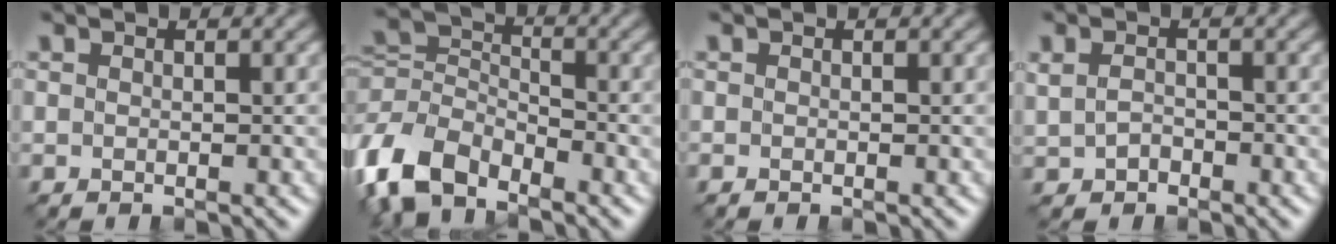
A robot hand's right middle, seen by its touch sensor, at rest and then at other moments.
{"total": 7.7, "force": [-4.7, 4.3, 4.4], "torque": [-0.100, 0.003, -0.107]}
{"total": 0.0}
{"total": 1.4, "force": [-0.4, 1.0, 0.8], "torque": [-0.022, 0.001, -0.007]}